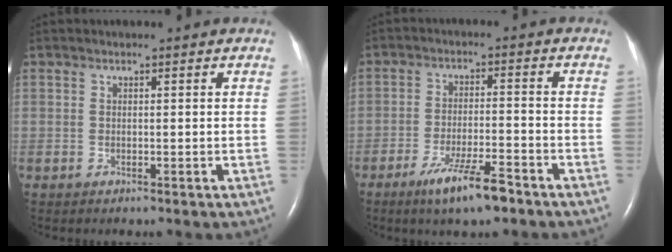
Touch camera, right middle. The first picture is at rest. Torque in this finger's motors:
{"motor_torque": [0.18, -0.17, 0.14, 0.10]}